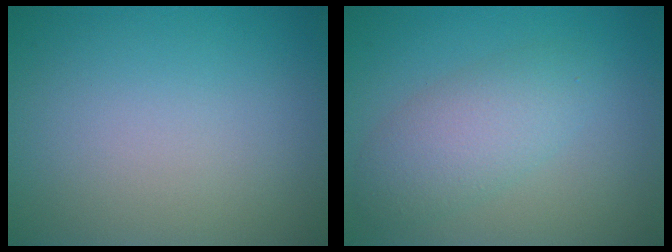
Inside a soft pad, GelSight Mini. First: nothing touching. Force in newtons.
{"total": 3.9, "press": 3.9, "slide": 0.1}